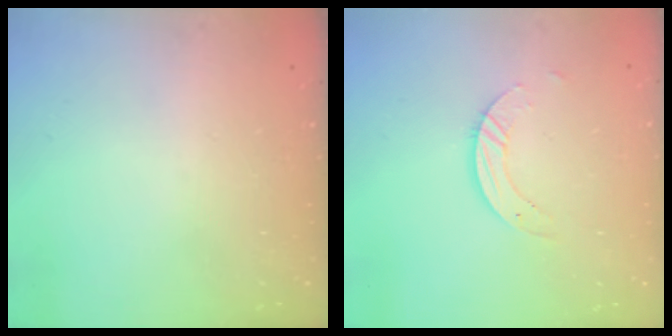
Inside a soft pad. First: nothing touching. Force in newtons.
{"total": 4.6, "press": 4.6, "slide": 0.5}